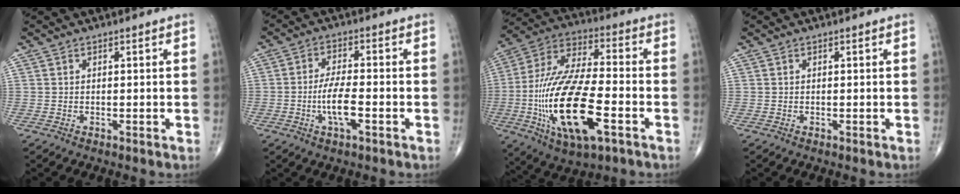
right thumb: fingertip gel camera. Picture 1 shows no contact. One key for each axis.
{"total": 6.5, "fx": -2.0, "fy": 2.1, "fz": 5.8, "tx": -0.116, "ty": 0.009, "tz": -0.039}
{"total": 23.8, "fx": -6.5, "fy": 9.2, "fz": 21.0, "tx": -0.438, "ty": 0.016, "tz": -0.105}
{"total": 0.0}